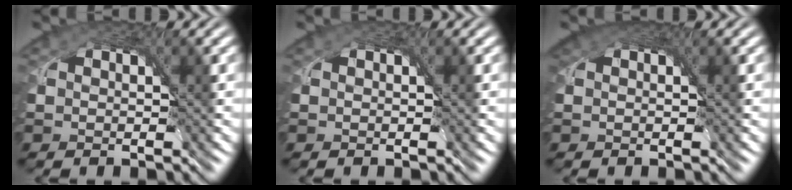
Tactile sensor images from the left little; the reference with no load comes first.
{"total": 0.0}
{"total": 1.5, "force": [1.0, 0.7, 0.8], "torque": [-0.012, 0.003, 0.013]}